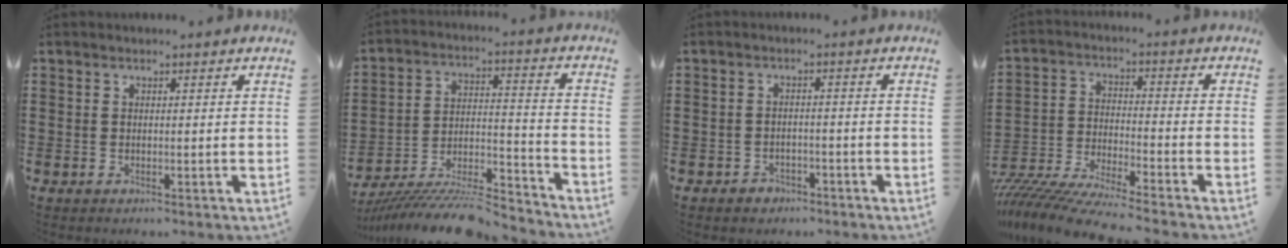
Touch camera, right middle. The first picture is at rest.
{"total": 10.9, "force": [-10.4, 0.8, 3.4], "torque": [-0.047, 0.026, -0.201]}
{"total": 1.8, "force": [-1.6, 0.9, 0.1], "torque": [-0.010, 0.001, -0.035]}
{"total": 7.9, "force": [-7.7, -0.4, 1.7], "torque": [-0.042, -0.008, -0.155]}